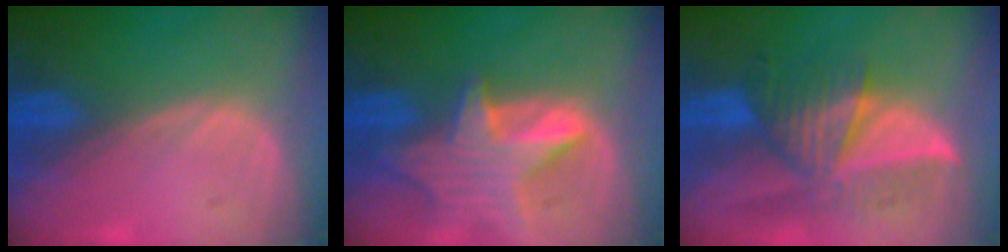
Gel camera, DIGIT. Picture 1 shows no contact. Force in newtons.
{"total": 8.0, "press": 7.3, "slide": 3.3}
{"total": 8.4, "press": 7.9, "slide": 3.0}